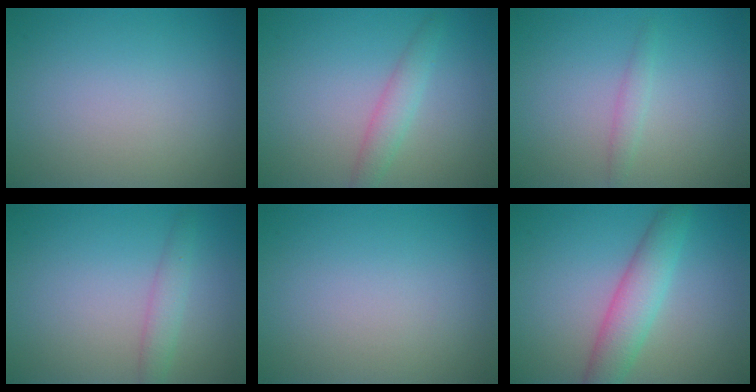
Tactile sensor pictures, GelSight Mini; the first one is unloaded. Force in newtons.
{"total": 2.2, "press": 2.2, "slide": 0.2}
{"total": 1.0, "press": 1.0, "slide": 0.1}
{"total": 1.8, "press": 1.8, "slide": 0.1}
{"total": 0.0}
{"total": 4.4, "press": 4.4, "slide": 0.2}